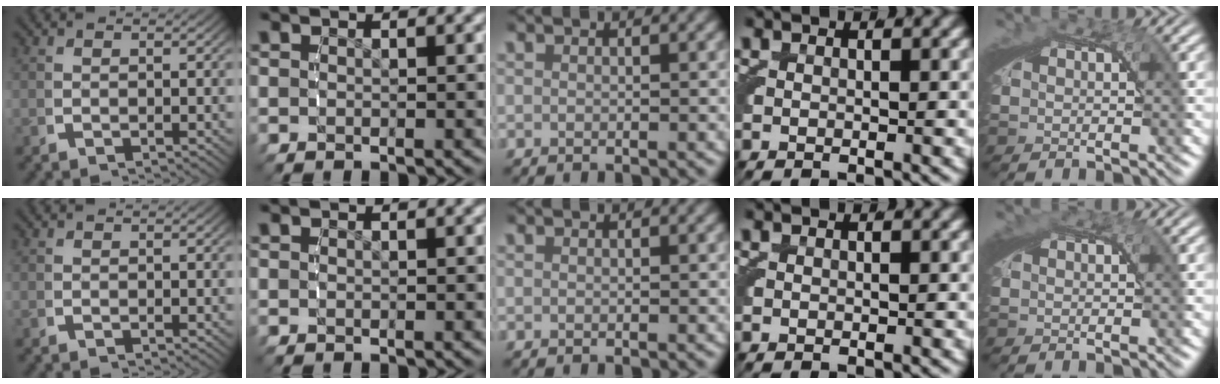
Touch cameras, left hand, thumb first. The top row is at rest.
{"little": {"total": 0.6, "force": [0.3, 0.3, 0.5], "torque": [-0.007, 0.000, 0.004]}}